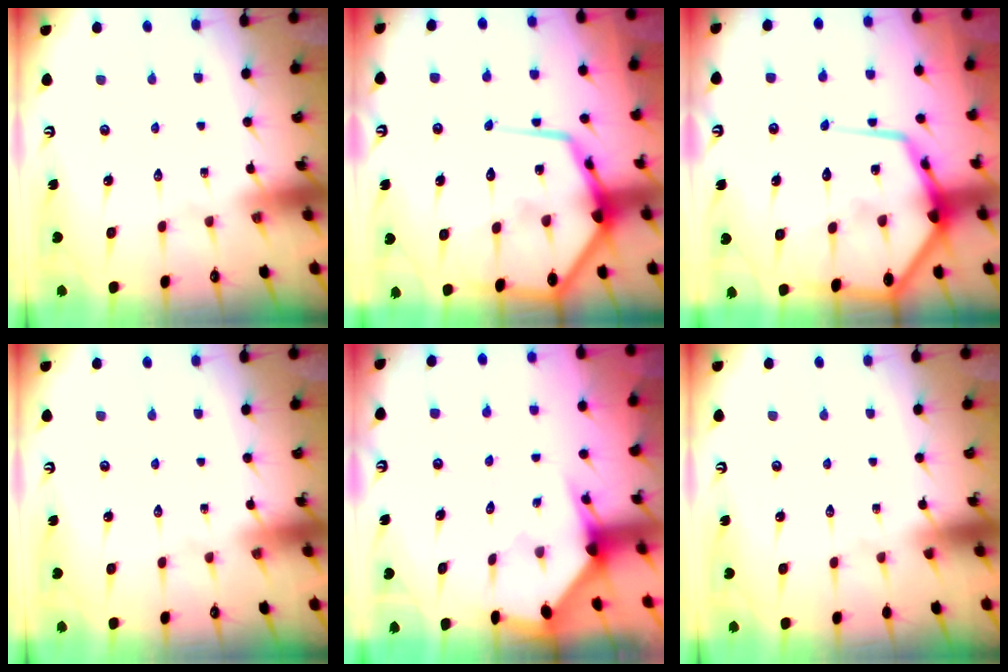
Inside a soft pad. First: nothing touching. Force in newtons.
{"total": 19.0, "press": 18.9, "slide": 1.8}
{"total": 19.0, "press": 18.9, "slide": 1.8}
{"total": 0.0}
{"total": 2.8, "press": 2.8, "slide": 0.2}
{"total": 0.0}